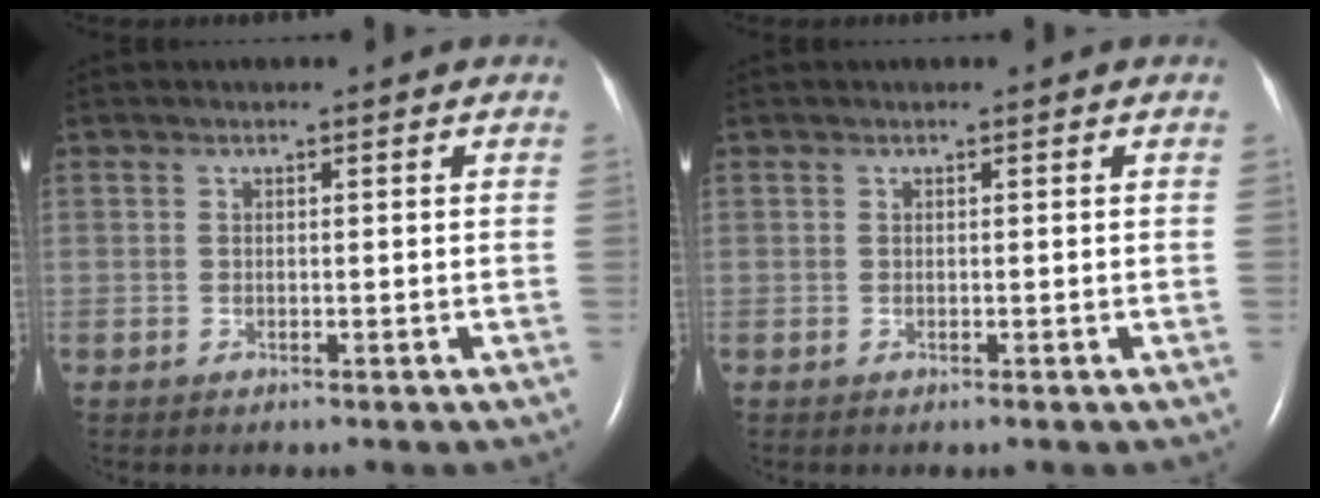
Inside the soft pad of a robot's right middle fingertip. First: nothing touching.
{"total": 0.0}